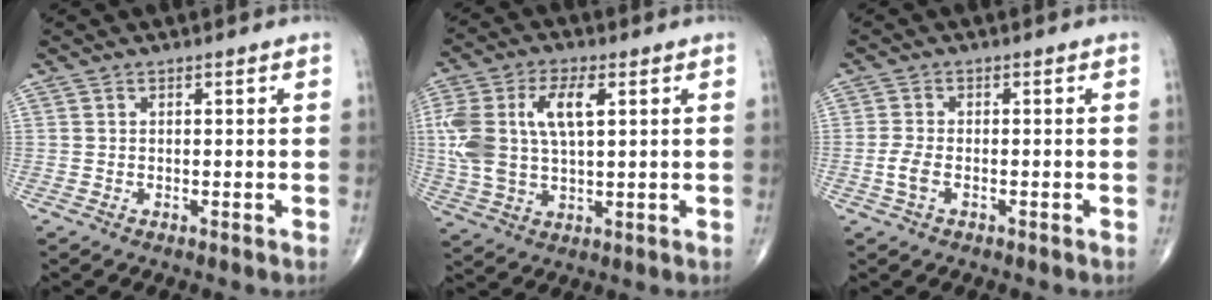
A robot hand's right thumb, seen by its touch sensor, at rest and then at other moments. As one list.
[{"total": 13.8, "force": [3.0, 6.9, 11.6], "torque": [-0.257, 0.012, 0.062]}, {"total": 3.0, "force": [-1.0, 1.6, 2.4], "torque": [-0.056, 0.007, -0.021]}]